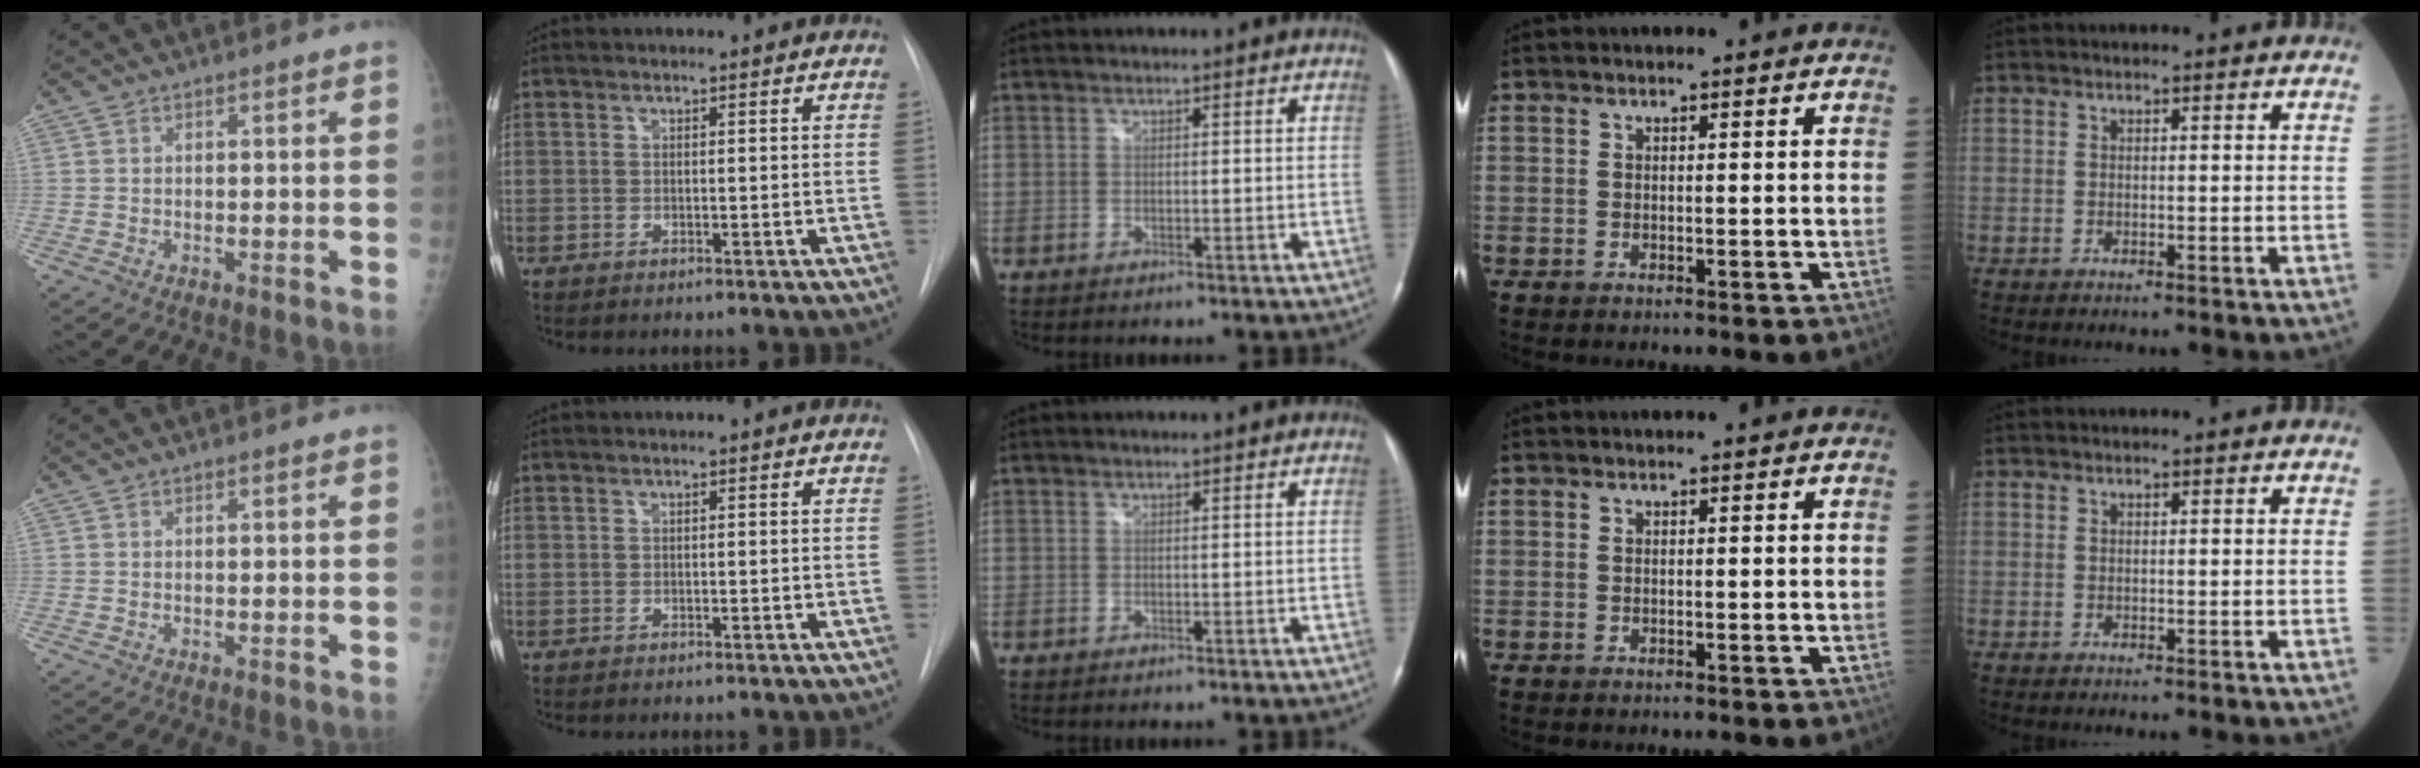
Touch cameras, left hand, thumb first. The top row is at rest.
{}